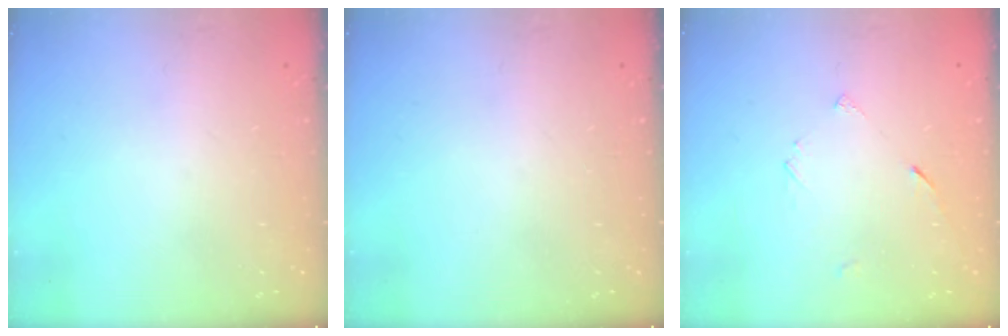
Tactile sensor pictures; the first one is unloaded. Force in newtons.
{"total": 0.0}
{"total": 3.5, "press": 3.5, "slide": 0.3}